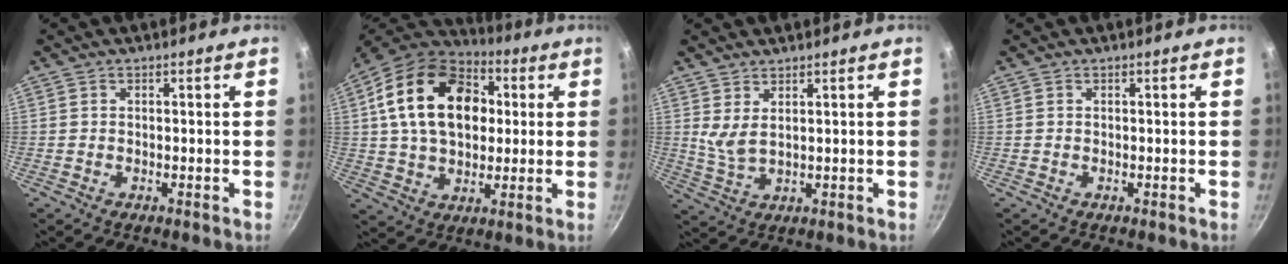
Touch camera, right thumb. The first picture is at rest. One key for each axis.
{"total": 21.8, "fx": 4.3, "fy": 14.9, "fz": 15.3, "tx": -0.234, "ty": 0.018, "tz": 0.061}
{"total": 3.7, "fx": 2.2, "fy": 1.2, "fz": 2.8, "tx": -0.052, "ty": -0.025, "tz": 0.047}
{"total": 0.0}